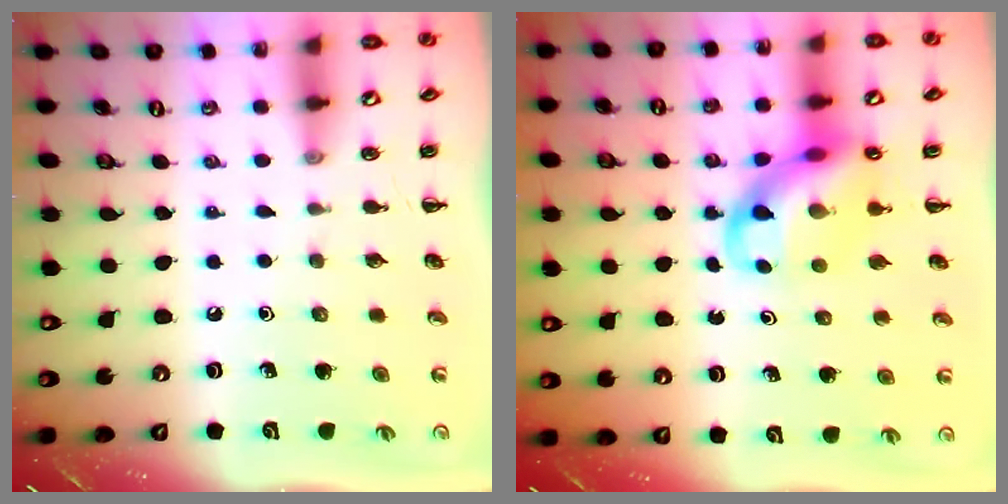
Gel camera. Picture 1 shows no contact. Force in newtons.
{"total": 11.3, "press": 10.9, "slide": 2.8}